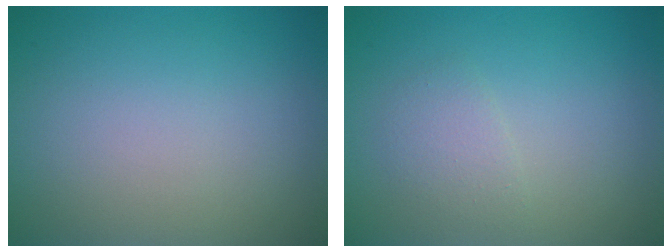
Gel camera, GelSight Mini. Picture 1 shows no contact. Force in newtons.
{"total": 1.5, "press": 1.5, "slide": 0.0}